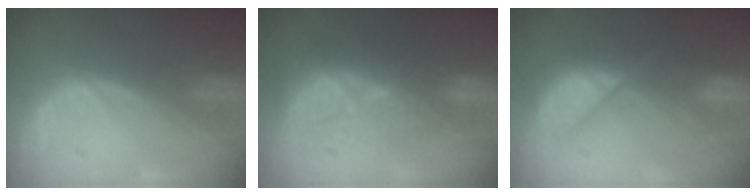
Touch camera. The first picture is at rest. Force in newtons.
{"total": 10.1, "press": 9.0, "slide": 4.8}
{"total": 7.2, "press": 7.2, "slide": 0.2}